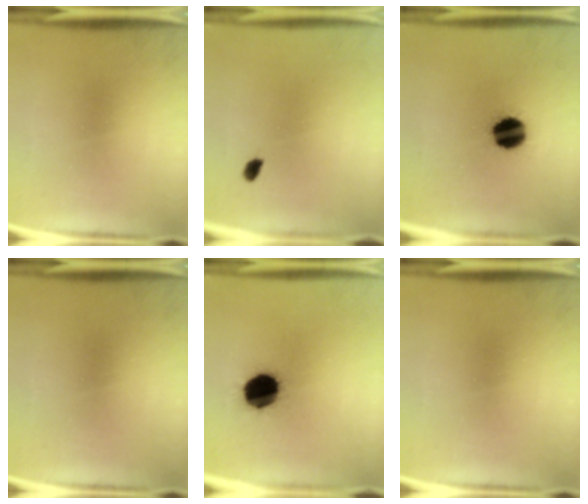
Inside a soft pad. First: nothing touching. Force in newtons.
{"total": 1.5}
{"total": 12.2}
{"total": 0.0}
{"total": 14.6}
{"total": 0.0}